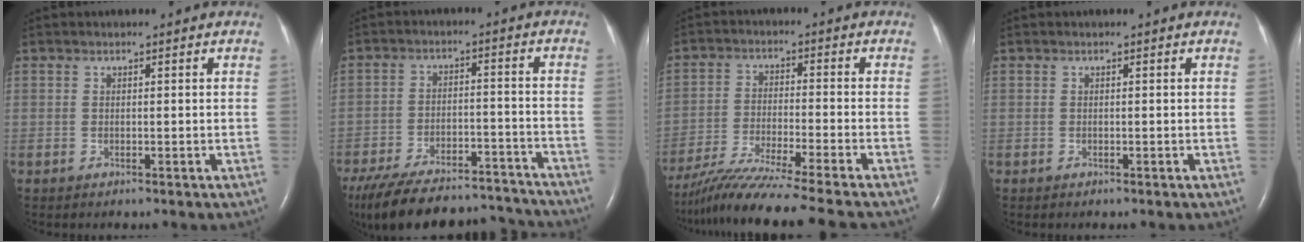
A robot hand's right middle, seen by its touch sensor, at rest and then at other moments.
{"total": 22.4, "force": [-20.0, 5.9, 8.1], "torque": [-0.161, -0.008, -0.286]}
{"total": 16.7, "force": [-14.5, -2.1, 8.1], "torque": [-0.146, -0.043, -0.241]}
{"total": 0.0}